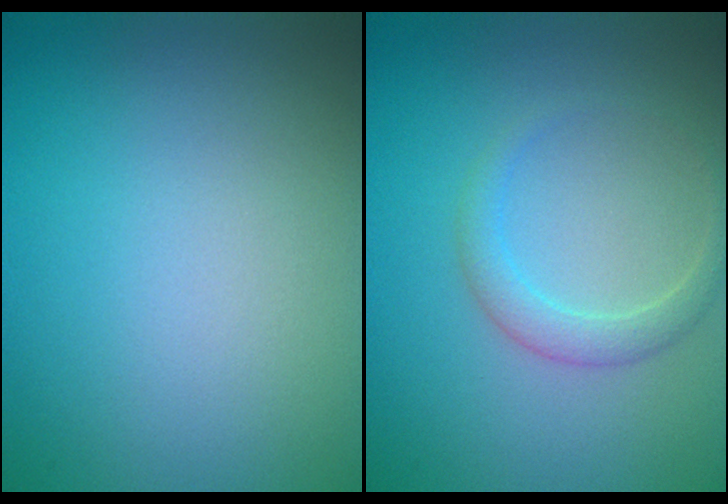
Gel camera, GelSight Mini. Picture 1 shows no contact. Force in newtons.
{"total": 1.9, "press": 1.9, "slide": 0.0}